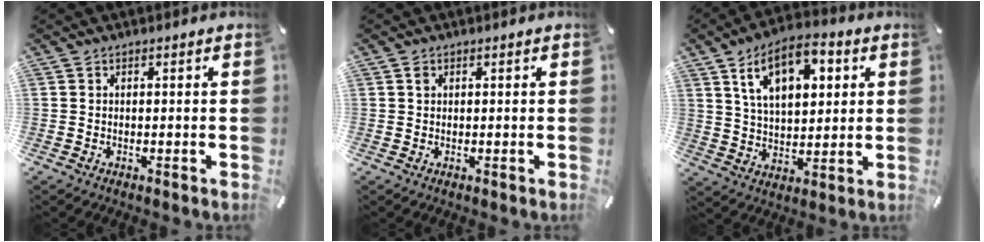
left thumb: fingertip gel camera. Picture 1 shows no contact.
{"total": 0.7, "force": [0.2, 0.6, 0.2], "torque": [0.005, -0.001, 0.003]}
{"total": 13.6, "force": [6.3, 7.7, 9.4], "torque": [-0.155, -0.004, 0.110]}